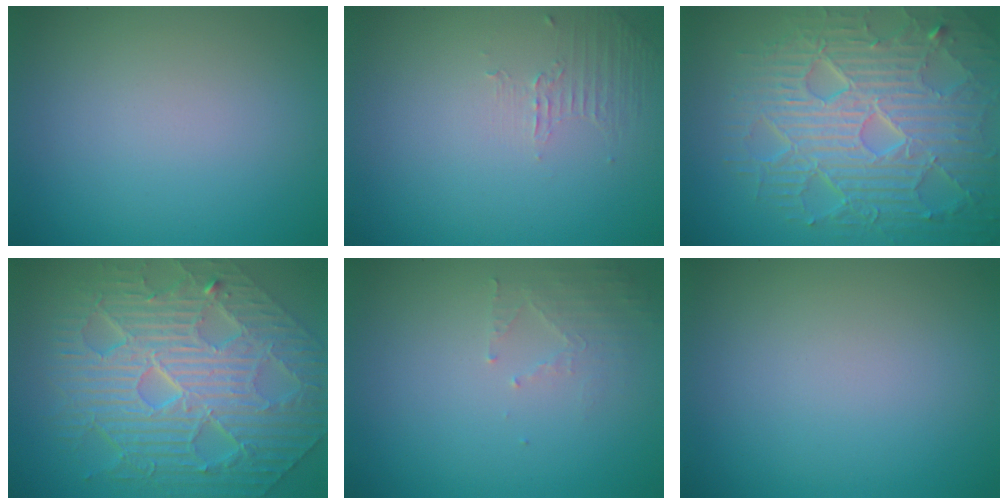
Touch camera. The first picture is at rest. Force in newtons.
{"total": 1.1, "press": 0.2, "slide": 1.0}
{"total": 10.1, "press": 6.6, "slide": 7.7}
{"total": 11.0, "press": 7.5, "slide": 8.1}
{"total": 1.7, "press": 1.7, "slide": 0.3}
{"total": 0.0}